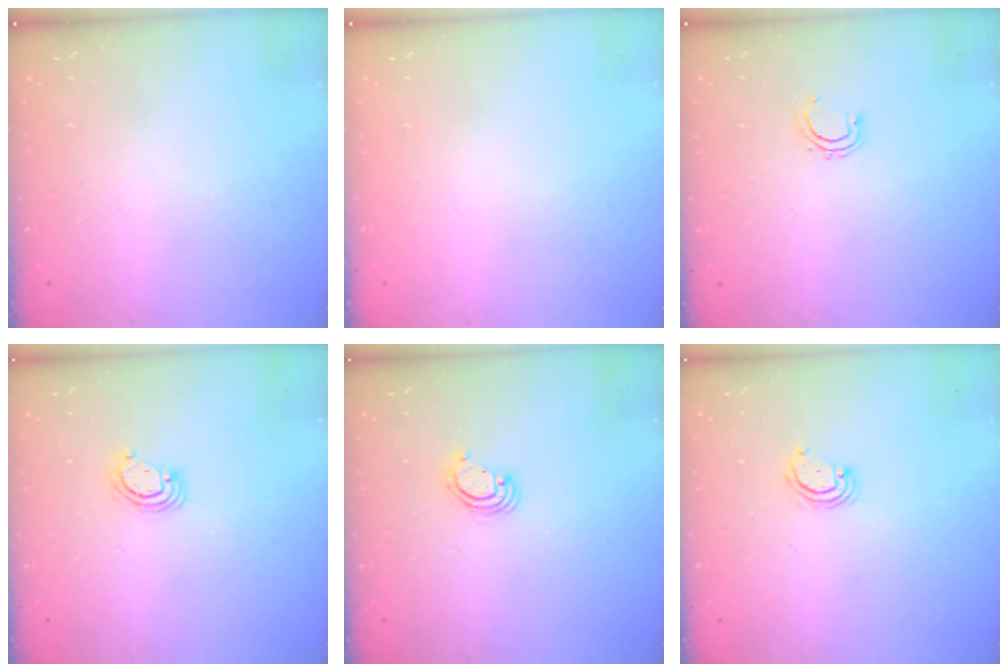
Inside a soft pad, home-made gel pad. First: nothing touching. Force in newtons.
{"total": 0.0}
{"total": 4.2, "press": 4.1, "slide": 0.9}
{"total": 3.7, "press": 3.7, "slide": 0.4}
{"total": 3.6, "press": 3.6, "slide": 0.3}
{"total": 2.9, "press": 2.8, "slide": 0.4}